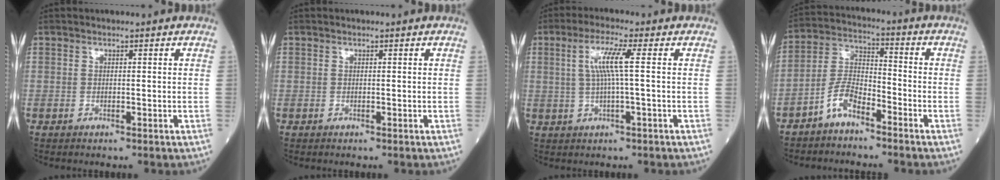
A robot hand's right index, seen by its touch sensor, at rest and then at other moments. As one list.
[{"total": 0.0}, {"total": 5.5, "force": [0.9, -0.5, 5.4], "torque": [-0.110, 0.009, 0.021]}, {"total": 6.4, "force": [-4.4, 2.5, 3.9], "torque": [-0.086, 0.009, -0.092]}]